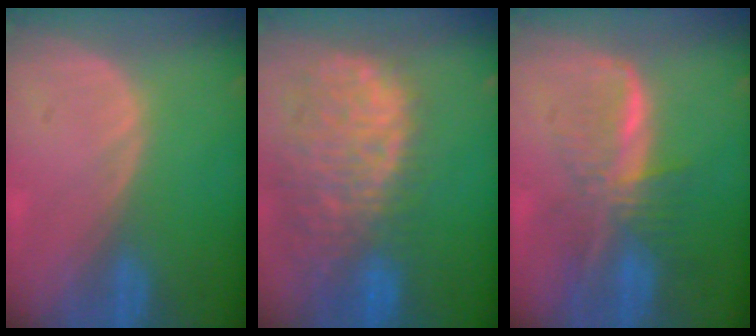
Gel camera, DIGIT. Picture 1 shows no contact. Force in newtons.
{"total": 13.8, "press": 11.3, "slide": 7.9}
{"total": 8.2, "press": 6.9, "slide": 4.4}